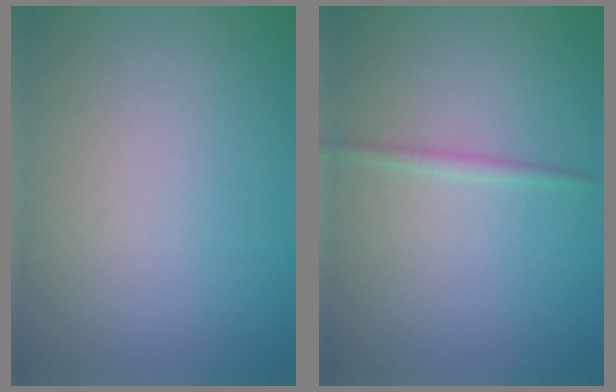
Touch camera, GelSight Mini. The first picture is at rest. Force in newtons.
{"total": 0.9, "press": 0.9, "slide": 0.0}